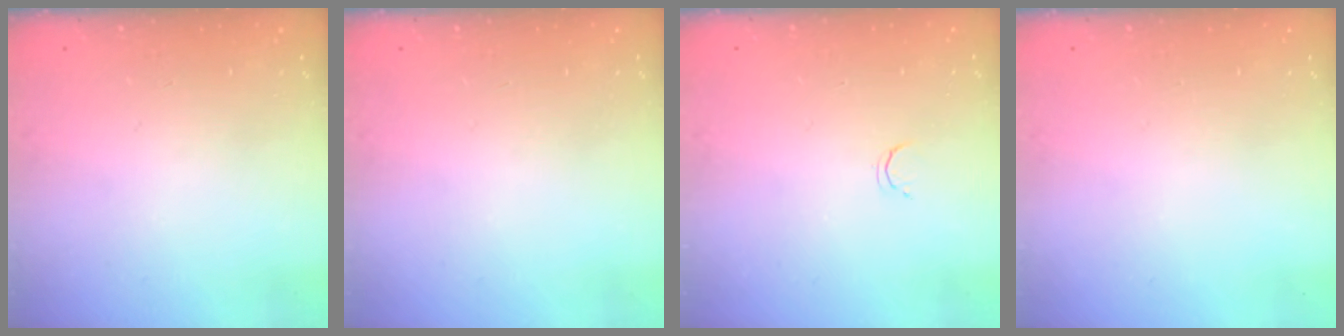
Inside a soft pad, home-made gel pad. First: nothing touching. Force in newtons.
{"total": 0.0}
{"total": 2.1, "press": 2.1, "slide": 0.4}
{"total": 0.0}